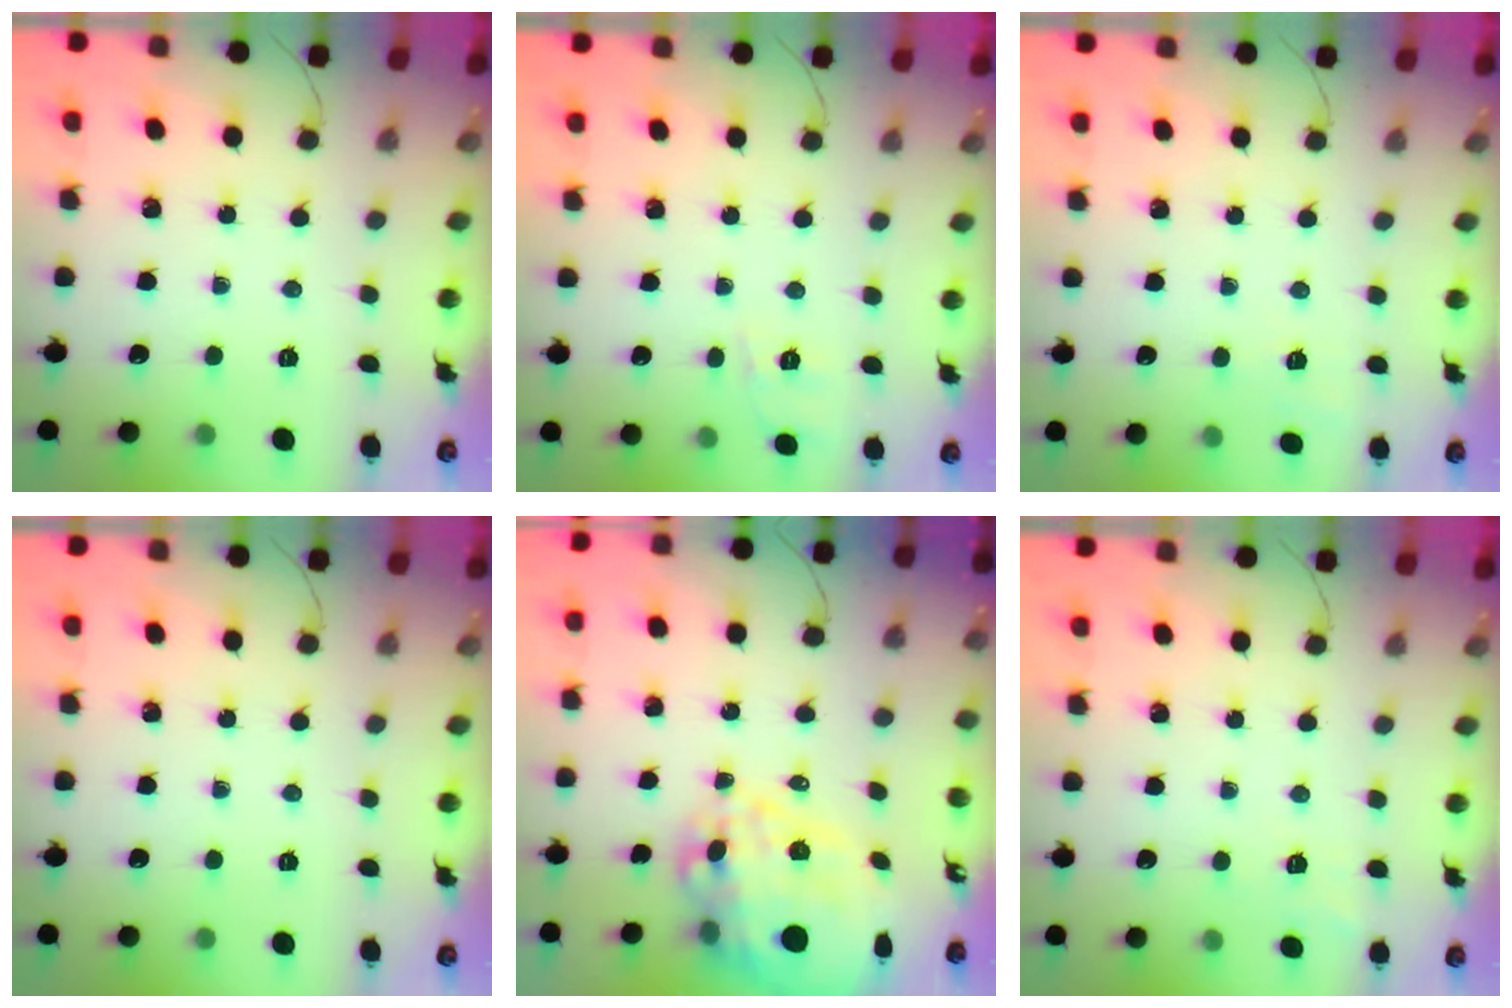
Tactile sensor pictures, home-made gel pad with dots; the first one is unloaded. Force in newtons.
{"total": 5.8, "press": 5.6, "slide": 1.6}
{"total": 4.7, "press": 4.2, "slide": 1.9}
{"total": 0.0}
{"total": 22.1, "press": 21.5, "slide": 4.9}
{"total": 6.4, "press": 6.0, "slide": 2.1}